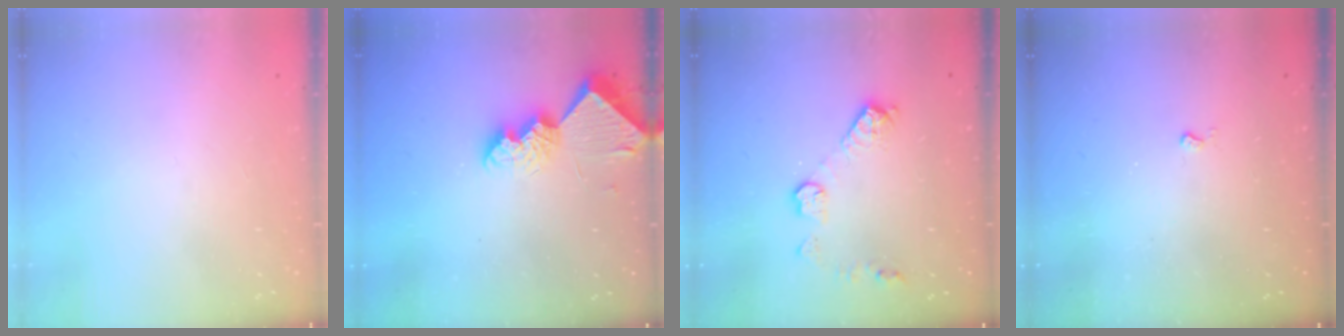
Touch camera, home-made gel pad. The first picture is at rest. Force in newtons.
{"total": 10.1, "press": 10.0, "slide": 1.0}
{"total": 9.9, "press": 9.9, "slide": 0.6}
{"total": 2.6, "press": 2.6, "slide": 0.4}